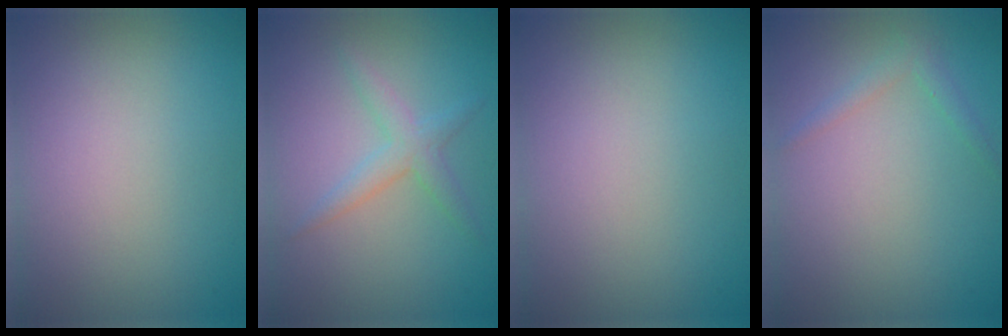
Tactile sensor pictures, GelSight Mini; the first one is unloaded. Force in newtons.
{"total": 2.2, "press": 2.2, "slide": 0.1}
{"total": 0.0}
{"total": 1.2, "press": 1.2, "slide": 0.1}